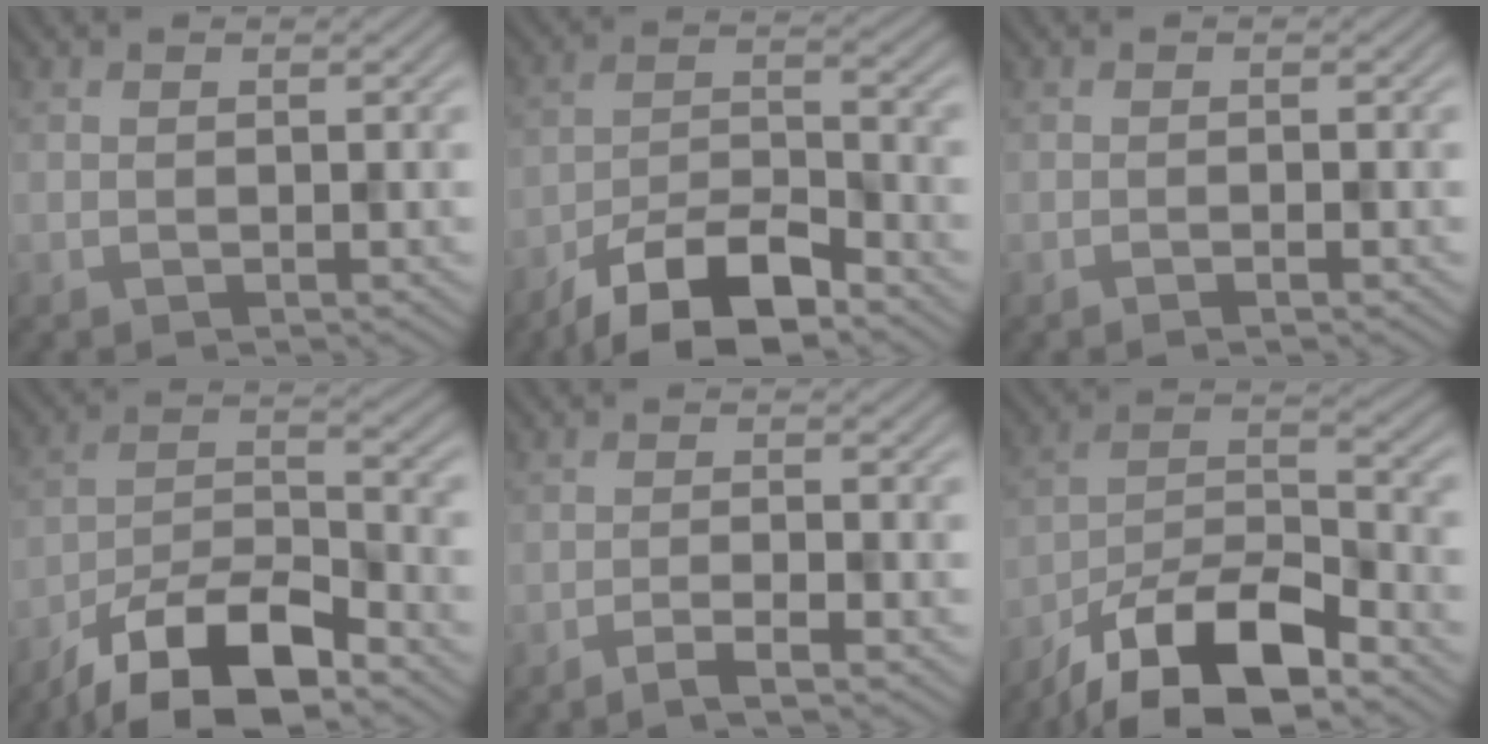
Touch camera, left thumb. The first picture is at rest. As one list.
[{"total": 10.1, "force": [-7.4, 3.3, 6.2], "torque": [-0.102, 0.000, -0.147]}, {"total": 0.6, "force": [-0.4, 0.0, 0.4], "torque": [-0.008, 0.001, -0.009]}, {"total": 12.5, "force": [-9.0, 4.1, 7.7], "torque": [-0.138, 0.000, -0.180]}, {"total": 2.1, "force": [-1.5, 0.2, 1.5], "torque": [-0.025, 0.006, -0.033]}, {"total": 14.0, "force": [-10.1, 4.6, 8.5], "torque": [-0.158, -0.004, -0.198]}]